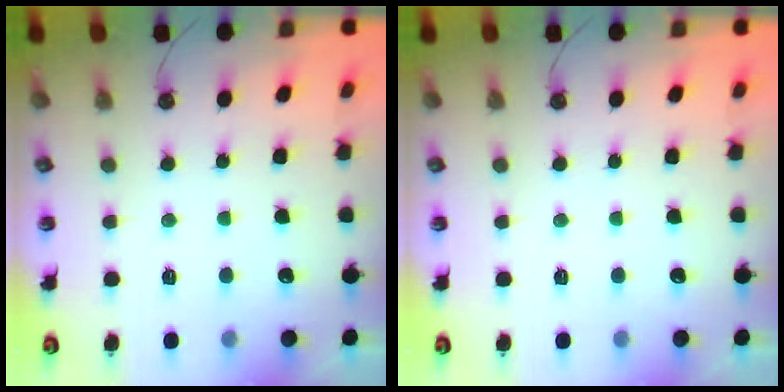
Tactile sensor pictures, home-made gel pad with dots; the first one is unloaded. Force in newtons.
{"total": 0.0}